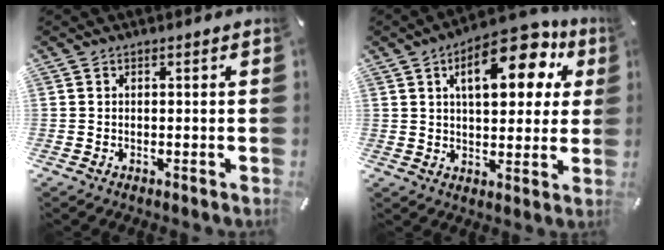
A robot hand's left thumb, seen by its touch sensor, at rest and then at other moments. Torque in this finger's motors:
{"motor_torque": [0.42, 1.03, 1.50, -1.27, 0.43]}